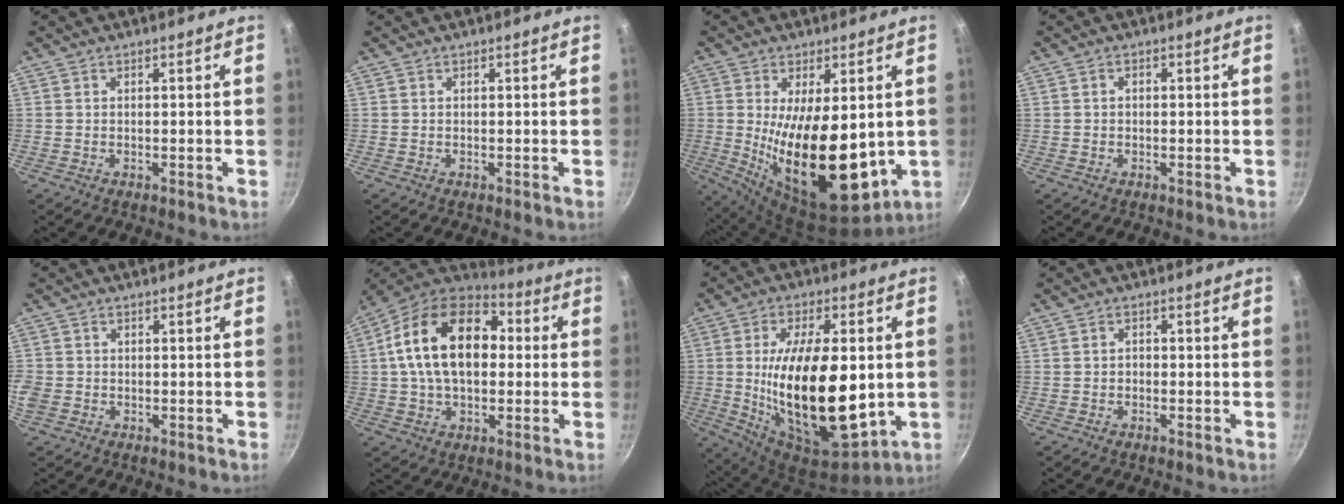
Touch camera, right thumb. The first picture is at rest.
{"total": 0.0}
{"total": 20.6, "force": [0.0, 9.5, 18.3], "torque": [-0.279, -0.041, 0.019]}
{"total": 0.8, "force": [-0.2, 0.6, 0.4], "torque": [-0.007, 0.005, -0.002]}
{"total": 4.6, "force": [-1.1, 3.9, 2.2], "torque": [-0.051, 0.003, -0.024]}
{"total": 20.2, "force": [2.4, 13.0, 15.2], "torque": [-0.235, 0.030, 0.023]}
{"total": 25.1, "force": [-0.5, 11.9, 22.1], "torque": [-0.370, -0.015, 0.004]}
{"total": 1.1, "force": [-0.5, 0.9, 0.5], "torque": [-0.006, 0.005, -0.010]}